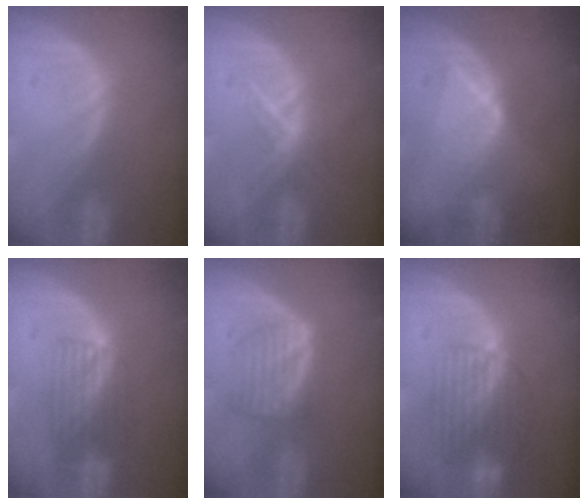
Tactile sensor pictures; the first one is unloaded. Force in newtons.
{"total": 5.6, "press": 4.9, "slide": 2.7}
{"total": 6.3, "press": 6.2, "slide": 1.0}
{"total": 4.3, "press": 4.2, "slide": 1.1}
{"total": 5.4, "press": 5.4, "slide": 0.3}
{"total": 8.3, "press": 7.2, "slide": 4.1}